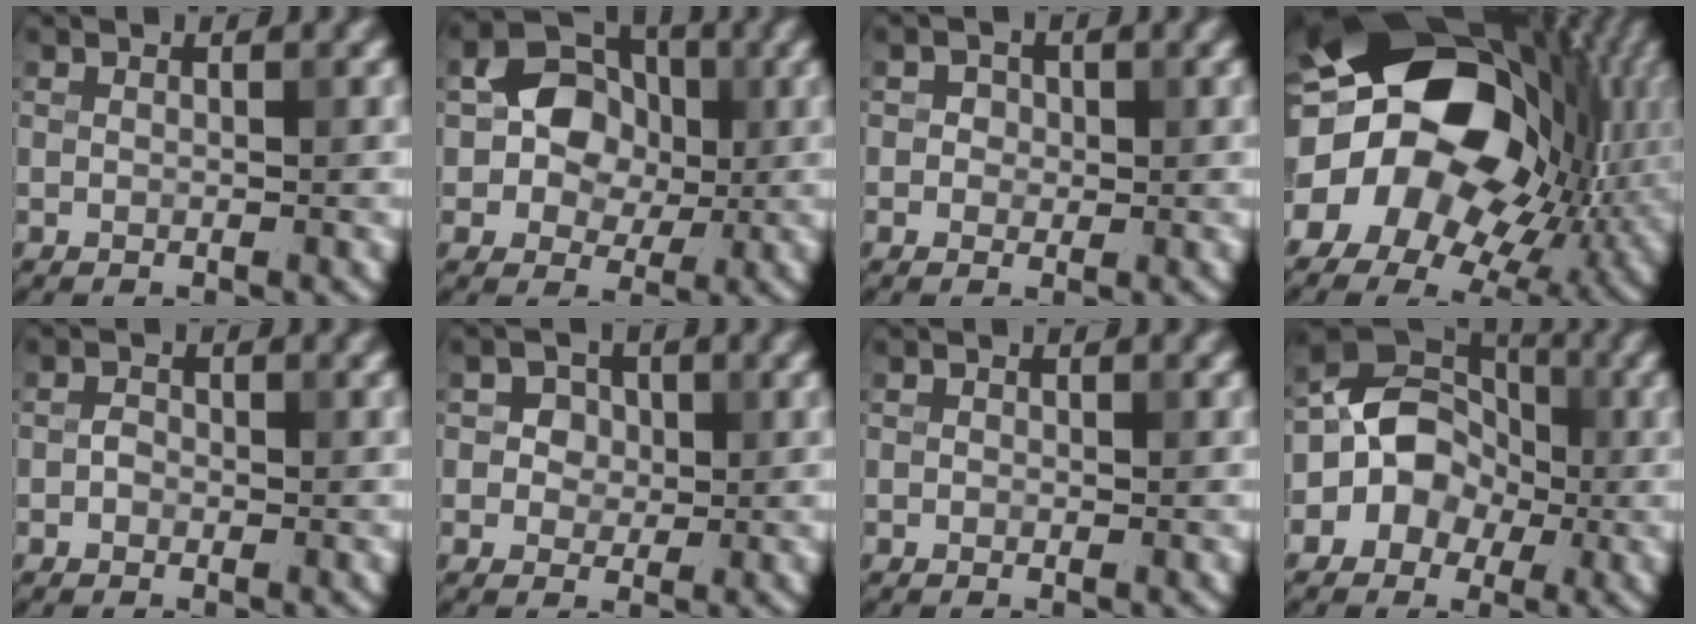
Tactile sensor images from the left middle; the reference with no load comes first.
{"total": 5.4, "force": [0.3, 4.5, 3.1], "torque": [-0.036, 0.004, -0.007]}
{"total": 1.5, "force": [0.3, 1.4, 0.6], "torque": [0.005, 0.001, -0.005]}
{"total": 21.4, "force": [2.8, 15.3, 14.7], "torque": [-0.255, 0.009, 0.040]}
{"total": 1.0, "force": [-0.3, 0.8, 0.4], "torque": [-0.007, 0.001, -0.010]}
{"total": 3.1, "force": [1.2, 2.5, 1.4], "torque": [-0.019, 0.003, 0.005]}
{"total": 0.0}
{"total": 7.3, "force": [-0.9, 6.4, 3.4], "torque": [-0.022, 0.025, -0.040]}